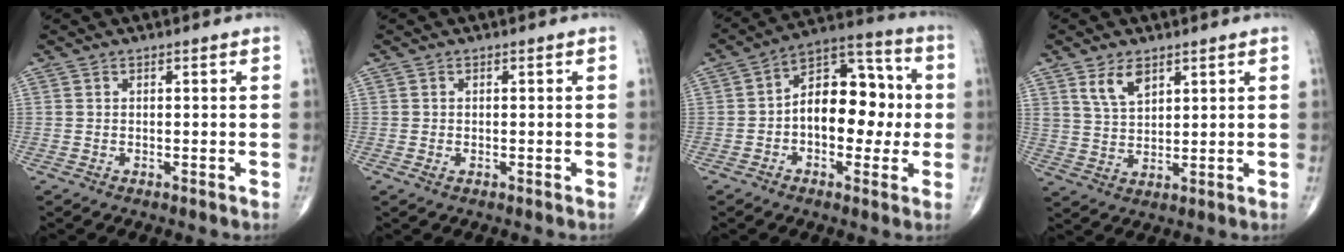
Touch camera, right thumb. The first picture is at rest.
{"total": 0.9, "force": [-0.3, 0.5, 0.7], "torque": [-0.019, 0.004, -0.003]}
{"total": 14.6, "force": [-0.6, 9.1, 11.4], "torque": [-0.130, 0.041, -0.019]}
{"total": 5.6, "force": [3.4, 3.0, 3.4], "torque": [-0.050, -0.019, 0.070]}